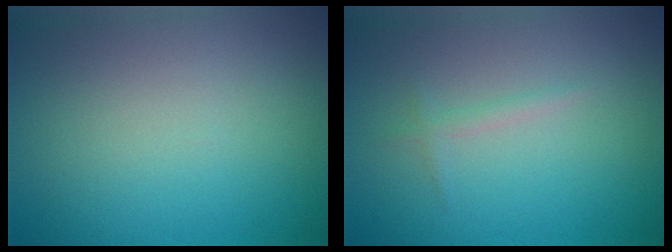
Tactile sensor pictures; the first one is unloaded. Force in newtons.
{"total": 0.9, "press": 0.9, "slide": 0.0}